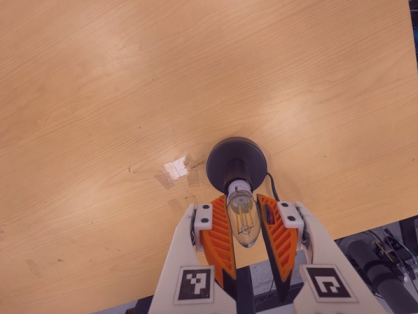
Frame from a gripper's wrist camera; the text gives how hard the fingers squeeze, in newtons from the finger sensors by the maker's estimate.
{"total": 12.4, "left": 12.4, "right": 12.5}